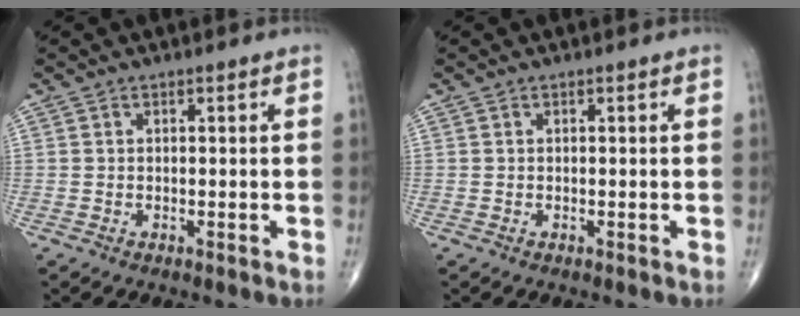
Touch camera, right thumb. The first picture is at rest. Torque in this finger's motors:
{"motor_torque": [-0.03, -0.01, -0.01, 0.02, 0.00]}